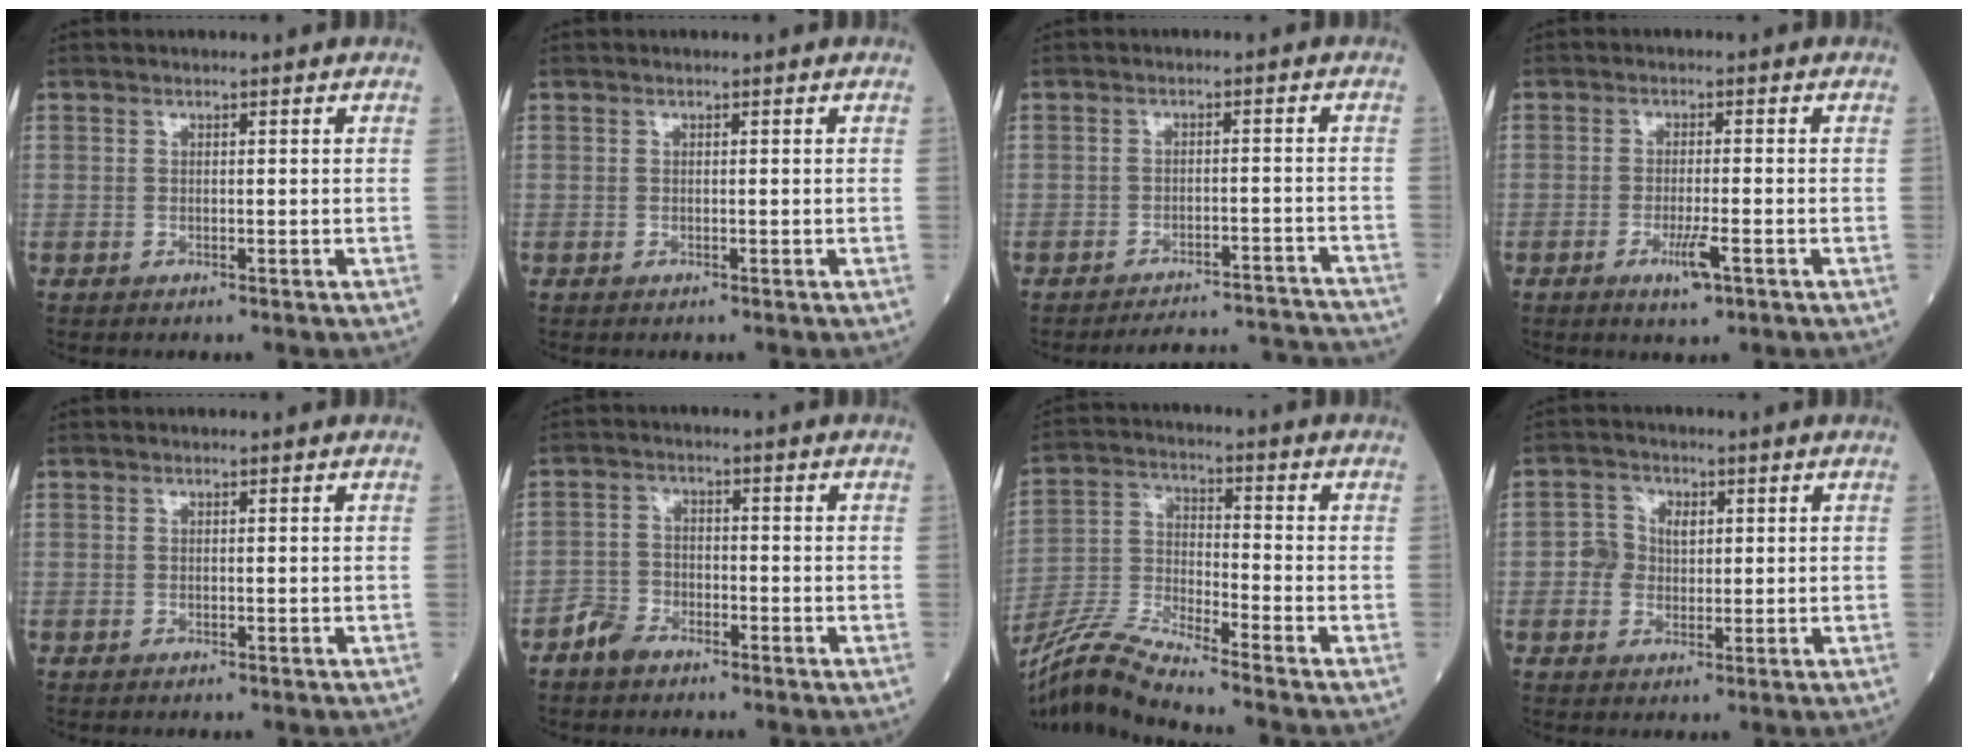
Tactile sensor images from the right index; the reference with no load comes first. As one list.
[{"total": 0.0}, {"total": 12.5, "force": [-12.5, -0.3, 0.5], "torque": [0.009, 0.016, -0.153]}, {"total": 3.7, "force": [-1.8, 0.4, 3.2], "torque": [-0.060, -0.006, -0.031]}, {"total": 0.0}, {"total": 3.6, "force": [-2.9, 1.8, 1.1], "torque": [-0.023, 0.006, -0.056]}, {"total": 10.3, "force": [-9.3, -1.5, 4.1], "torque": [-0.093, -0.014, -0.183]}, {"total": 3.9, "force": [0.4, 3.6, 1.5], "torque": [-0.020, 0.013, 0.005]}]